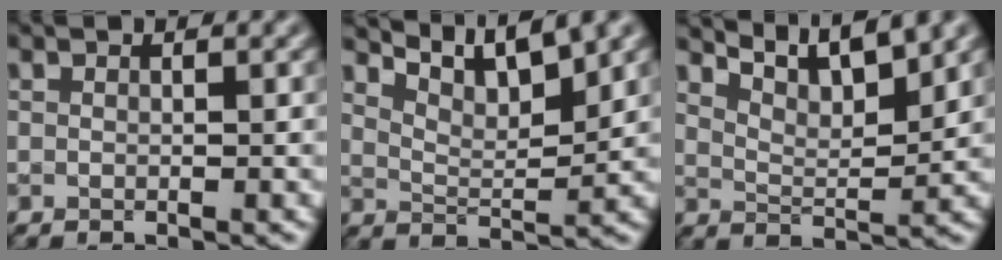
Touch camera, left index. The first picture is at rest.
{"total": 5.7, "force": [4.8, 1.0, 2.9], "torque": [-0.052, 0.003, 0.068]}
{"total": 6.0, "force": [5.1, 1.2, 2.9], "torque": [-0.043, 0.008, 0.061]}